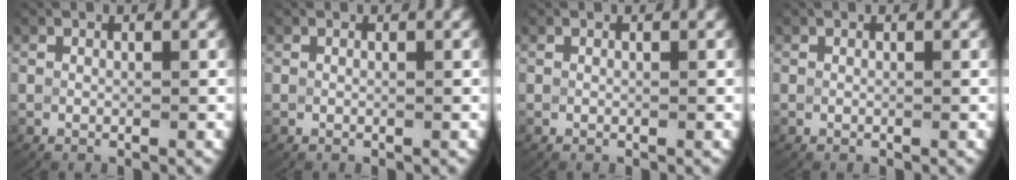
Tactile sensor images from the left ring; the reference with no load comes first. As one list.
[{"total": 0.0}, {"total": 0.0}, {"total": 0.0}]